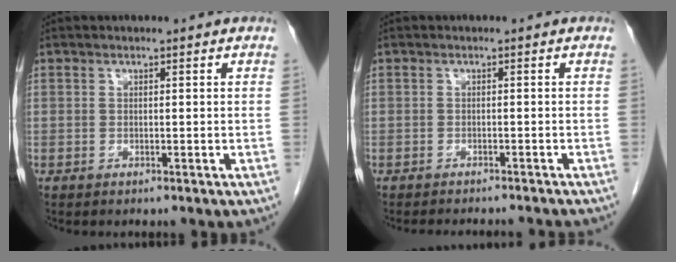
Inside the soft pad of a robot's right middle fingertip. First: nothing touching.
{"total": 9.3, "force": [-8.7, 0.8, 3.3], "torque": [-0.031, -0.011, -0.098]}